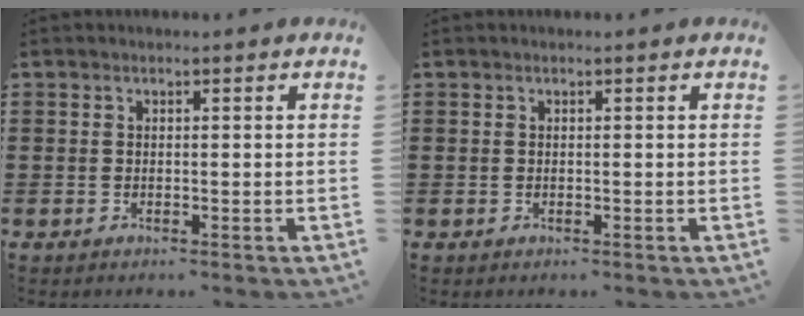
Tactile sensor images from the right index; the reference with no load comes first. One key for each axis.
{"total": 0.0}